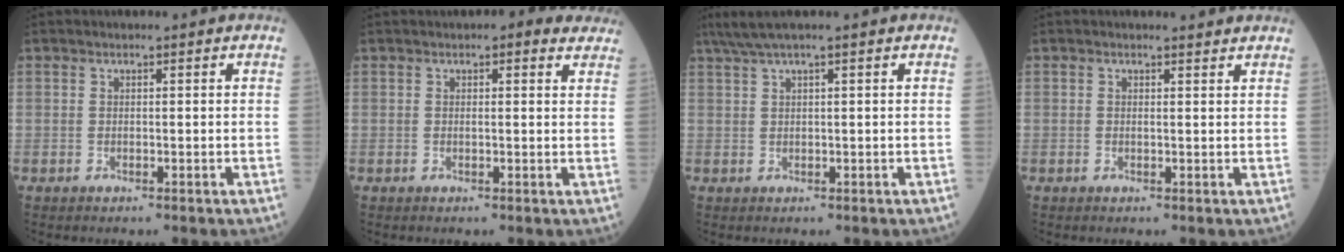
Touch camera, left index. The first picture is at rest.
{"total": 4.7, "force": [3.8, 1.4, 2.3], "torque": [-0.022, 0.016, 0.038]}
{"total": 4.2, "force": [3.3, -0.5, 2.5], "torque": [-0.053, 0.027, 0.069]}
{"total": 1.9, "force": [1.9, 0.1, 0.3], "torque": [-0.012, -0.002, 0.020]}